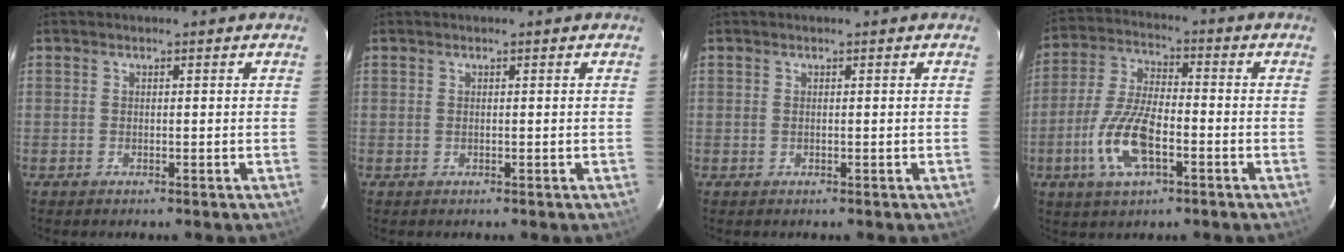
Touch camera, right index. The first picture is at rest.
{"total": 0.0}
{"total": 0.0}
{"total": 12.2, "force": [-4.6, 4.7, 10.2], "torque": [-0.221, -0.003, -0.088]}